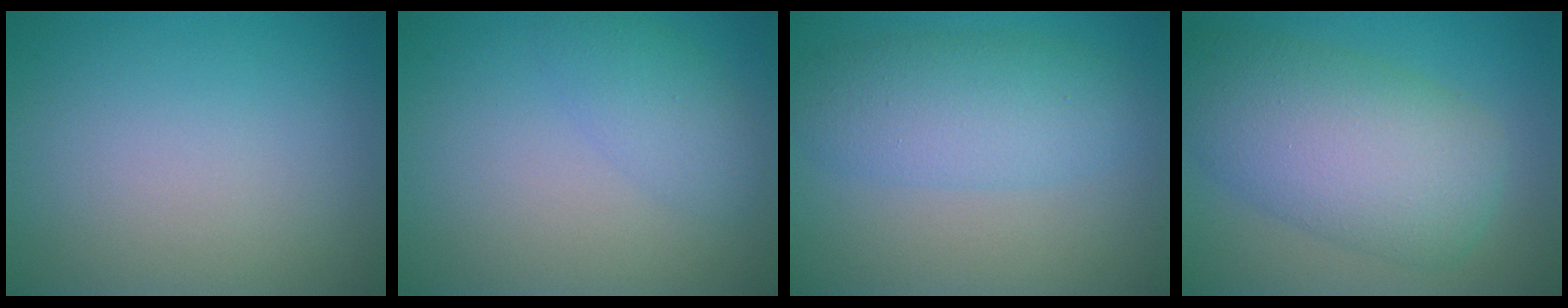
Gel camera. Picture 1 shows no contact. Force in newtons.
{"total": 2.5, "press": 2.5, "slide": 0.1}
{"total": 3.4, "press": 3.4, "slide": 0.2}
{"total": 8.8, "press": 8.7, "slide": 0.3}